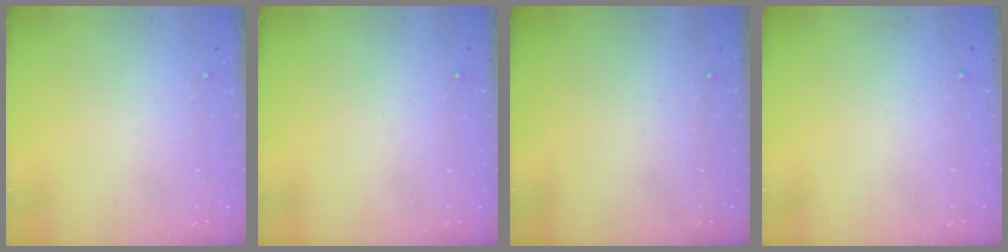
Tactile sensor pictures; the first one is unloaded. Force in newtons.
{"total": 0.0}
{"total": 0.0}
{"total": 0.0}